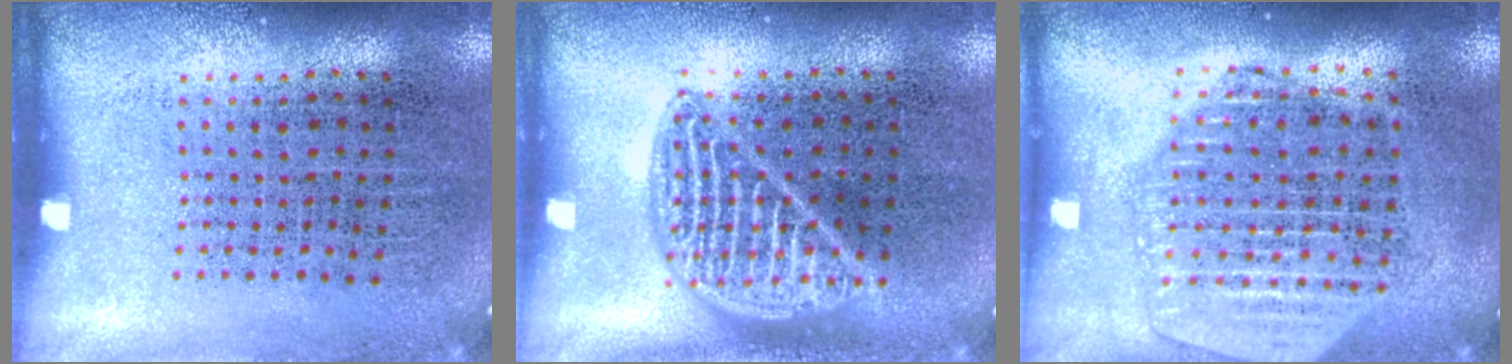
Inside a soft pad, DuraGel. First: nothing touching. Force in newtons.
{"total": 2.2, "press": 2.2, "slide": 0.2}
{"total": 2.0, "press": 1.9, "slide": 0.8}